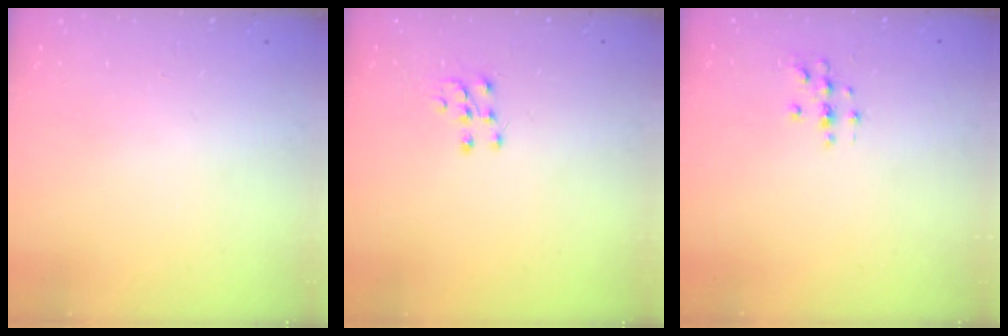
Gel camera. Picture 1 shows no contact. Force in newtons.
{"total": 6.0, "press": 5.9, "slide": 0.4}
{"total": 2.0, "press": 2.0, "slide": 0.2}